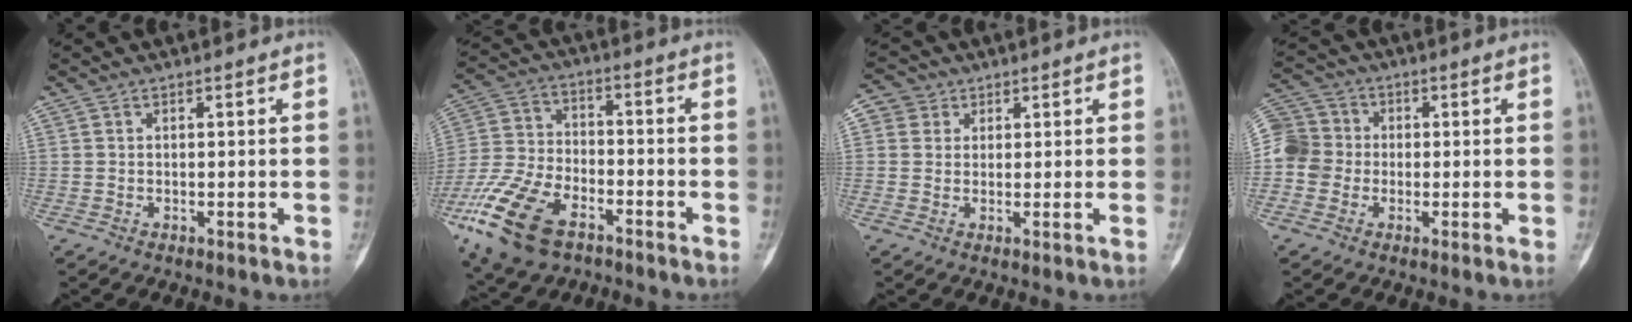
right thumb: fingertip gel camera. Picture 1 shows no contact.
{"total": 16.9, "force": [-9.2, 9.1, 10.9], "torque": [-0.230, 0.023, -0.174]}
{"total": 3.5, "force": [1.4, 3.2, 0.5], "torque": [0.008, -0.001, 0.016]}
{"total": 9.3, "force": [-0.9, 8.7, 3.1], "torque": [-0.051, 0.027, -0.025]}